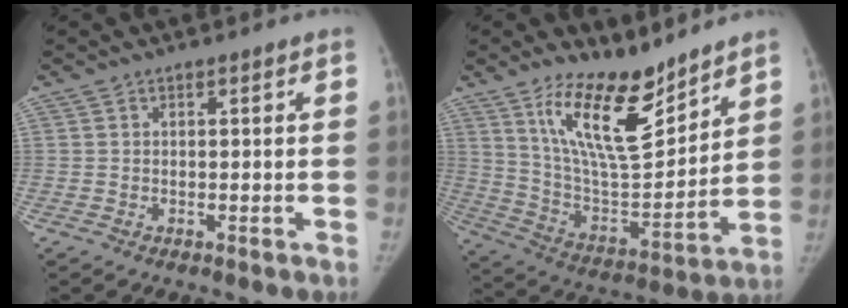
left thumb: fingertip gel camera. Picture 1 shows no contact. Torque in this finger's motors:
{"motor_torque": [0.38, 0.20, 1.50, -1.27, 0.49]}